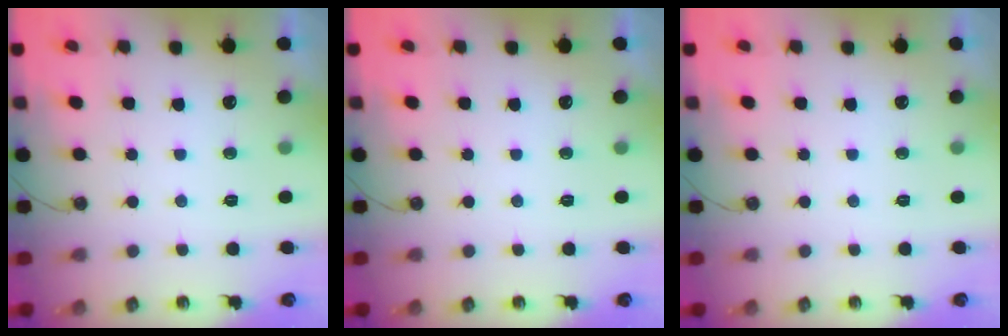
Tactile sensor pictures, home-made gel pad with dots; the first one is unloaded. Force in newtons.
{"total": 0.0}
{"total": 0.0}